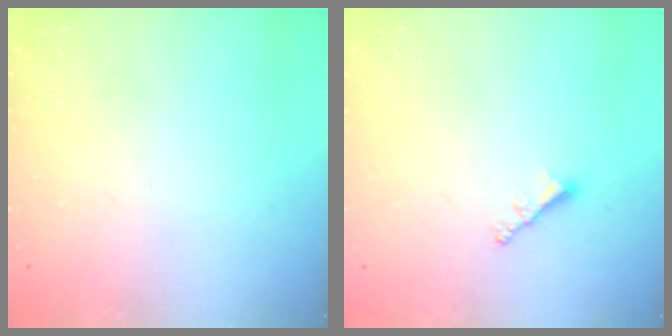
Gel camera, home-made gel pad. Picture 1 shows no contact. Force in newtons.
{"total": 1.9, "press": 1.9, "slide": 0.5}